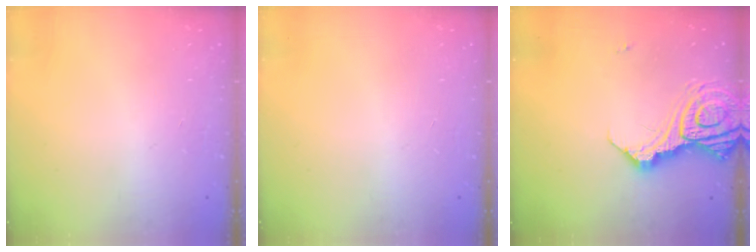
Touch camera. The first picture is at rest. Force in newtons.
{"total": 0.0}
{"total": 15.1, "press": 15.0, "slide": 1.8}